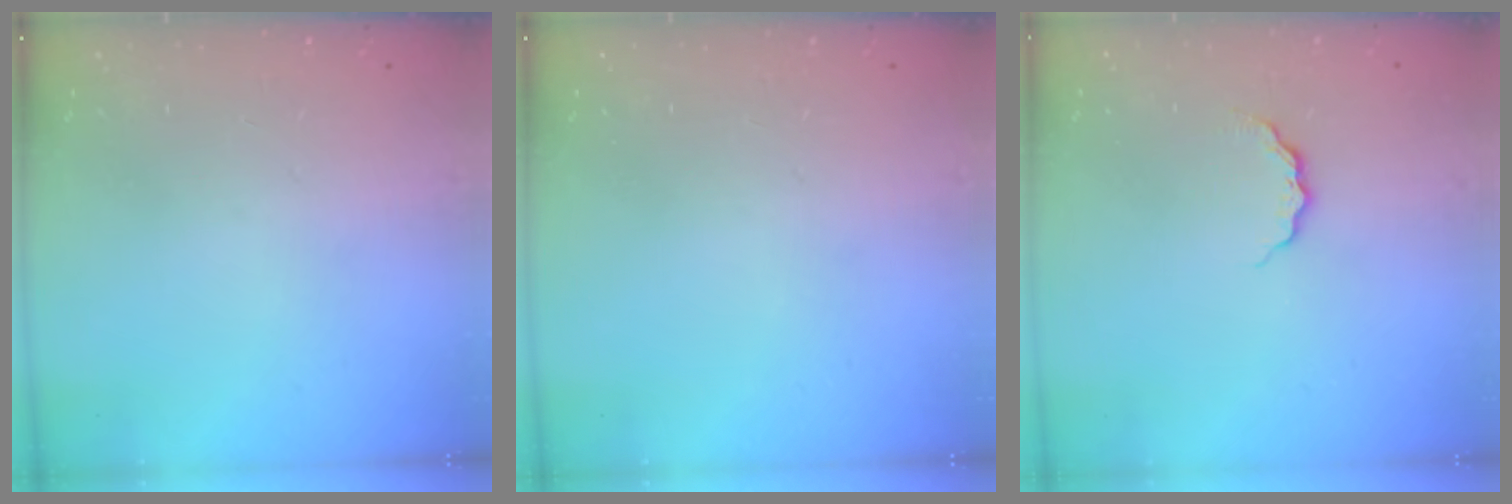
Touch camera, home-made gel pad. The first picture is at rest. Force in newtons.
{"total": 0.0}
{"total": 4.8, "press": 4.7, "slide": 0.5}